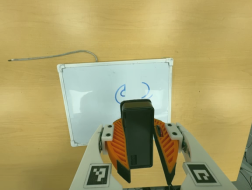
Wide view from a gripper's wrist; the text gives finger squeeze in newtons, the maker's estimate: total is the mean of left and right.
{"total": 10.1, "left": 10.0, "right": 10.2}